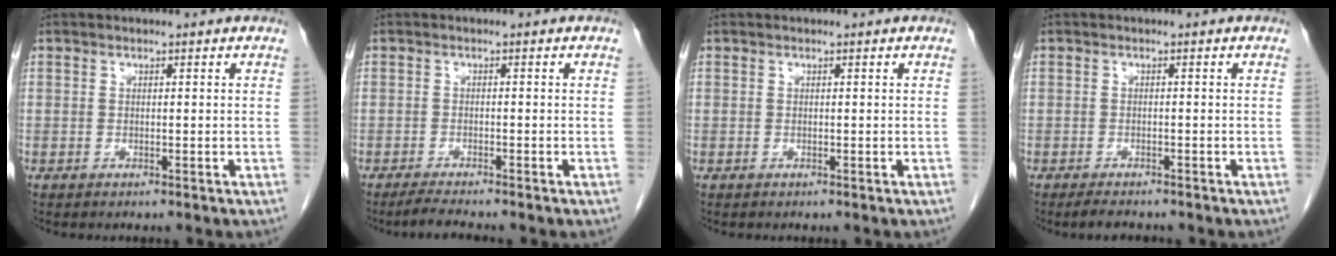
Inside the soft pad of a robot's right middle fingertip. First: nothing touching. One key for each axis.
{"total": 2.9, "fx": -2.6, "fy": -0.1, "fz": 1.3, "tx": -0.031, "ty": -0.011, "tz": -0.046}
{"total": 0.0}
{"total": 2.7, "fx": -2.3, "fy": 0.7, "fz": 1.2, "tx": -0.024, "ty": -0.006, "tz": -0.033}